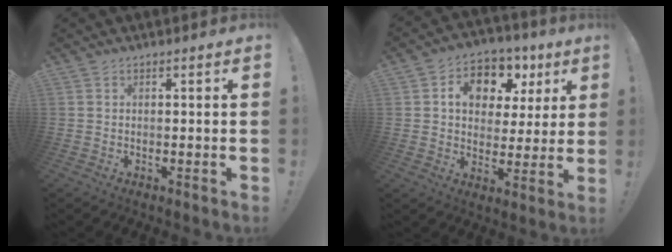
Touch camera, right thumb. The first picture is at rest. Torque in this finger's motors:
{"motor_torque": [0.70, 1.49, 0.43, -0.21, 0.01]}